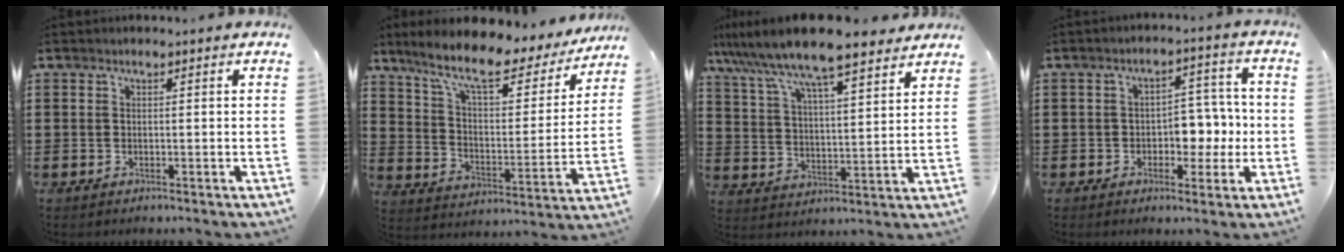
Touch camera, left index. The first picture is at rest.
{"total": 10.4, "force": [7.9, 2.1, 6.5], "torque": [-0.146, -0.045, 0.130]}
{"total": 9.8, "force": [8.6, 0.8, 4.7], "torque": [-0.124, -0.041, 0.145]}
{"total": 5.6, "force": [-1.0, 4.0, 3.9], "torque": [-0.063, 0.005, -0.025]}